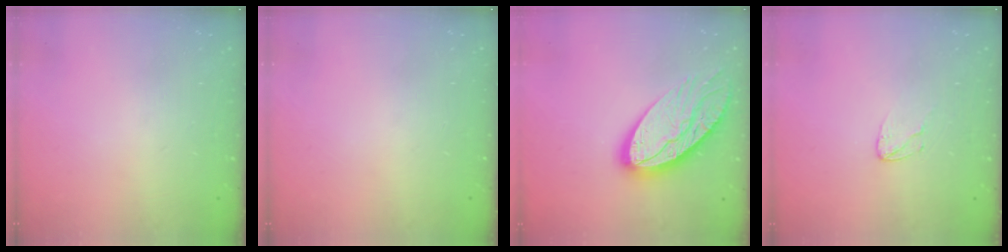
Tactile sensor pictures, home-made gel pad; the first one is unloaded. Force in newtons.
{"total": 0.0}
{"total": 18.3, "press": 18.3, "slide": 1.5}
{"total": 3.9, "press": 3.9, "slide": 0.3}